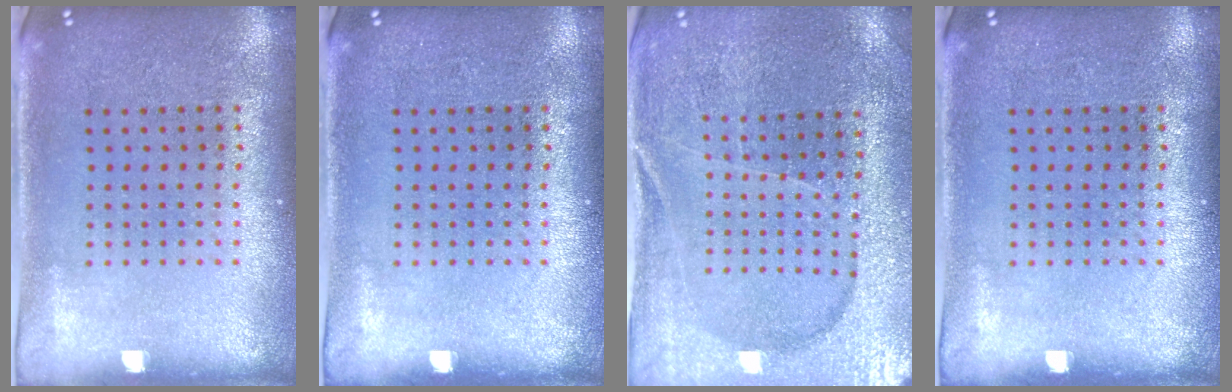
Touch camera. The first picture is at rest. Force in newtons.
{"total": 0.0}
{"total": 3.1, "press": 3.1, "slide": 0.3}
{"total": 0.0}